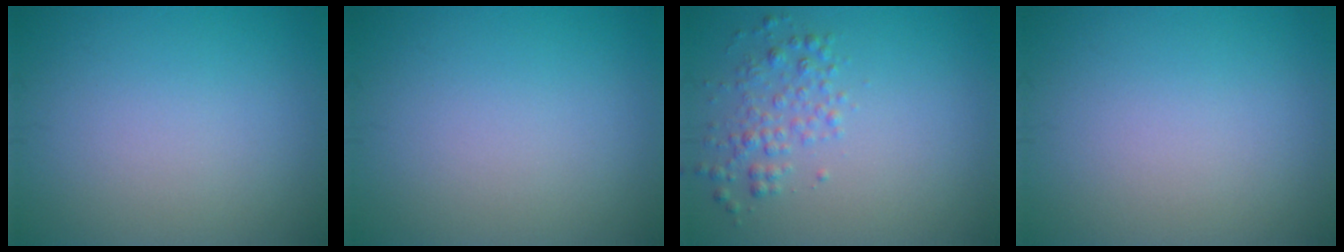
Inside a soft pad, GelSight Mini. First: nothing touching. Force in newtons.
{"total": 0.0}
{"total": 2.2, "press": 2.2, "slide": 0.1}
{"total": 0.0}